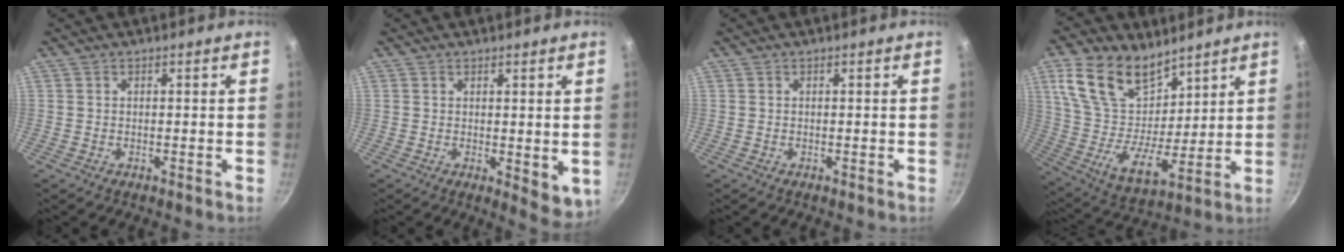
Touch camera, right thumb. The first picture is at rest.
{"total": 5.2, "force": [0.6, 2.7, 4.4], "torque": [-0.050, -0.005, 0.015]}
{"total": 0.0}
{"total": 18.5, "force": [10.9, 10.7, 10.5], "torque": [-0.179, -0.061, 0.209]}